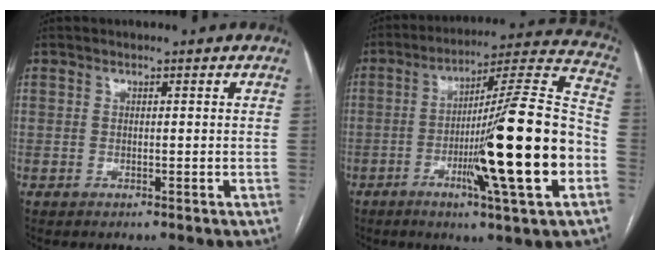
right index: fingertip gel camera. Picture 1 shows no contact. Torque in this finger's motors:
{"motor_torque": [1.93, -0.21, 1.05, 0.21]}